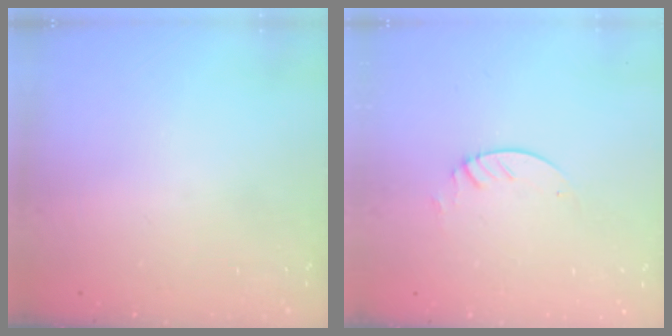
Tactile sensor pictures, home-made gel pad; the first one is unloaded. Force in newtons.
{"total": 2.3, "press": 2.3, "slide": 0.2}